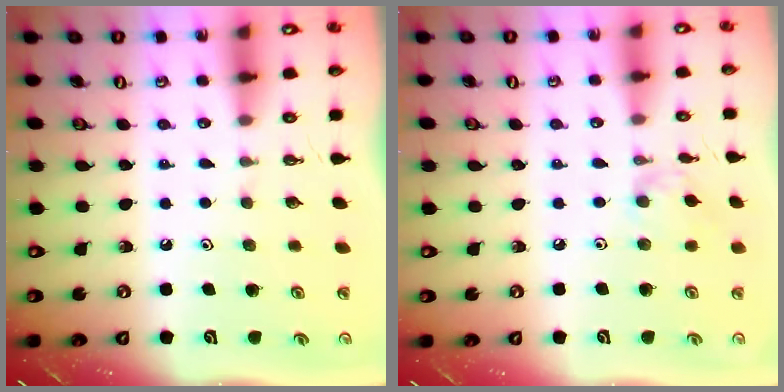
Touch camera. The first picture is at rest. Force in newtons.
{"total": 5.9, "press": 5.9, "slide": 0.7}